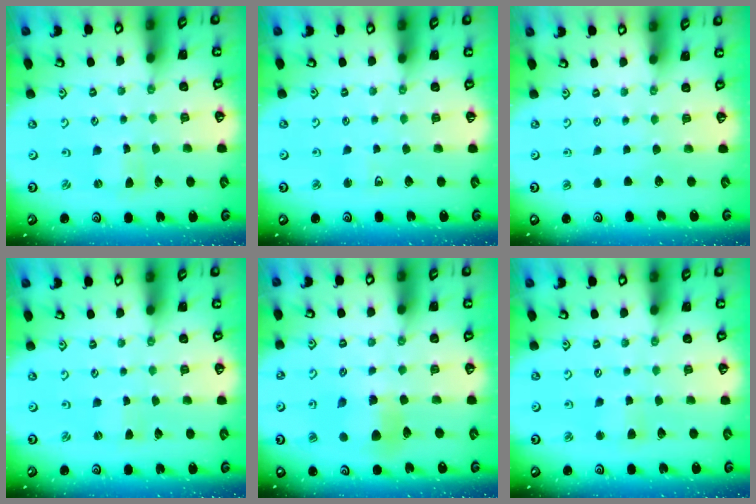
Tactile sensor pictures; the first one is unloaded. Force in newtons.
{"total": 2.9, "press": 2.9, "slide": 0.6}
{"total": 0.0}
{"total": 0.7, "press": 0.7, "slide": 0.1}
{"total": 7.4, "press": 7.4, "slide": 0.7}
{"total": 3.5, "press": 3.5, "slide": 0.3}